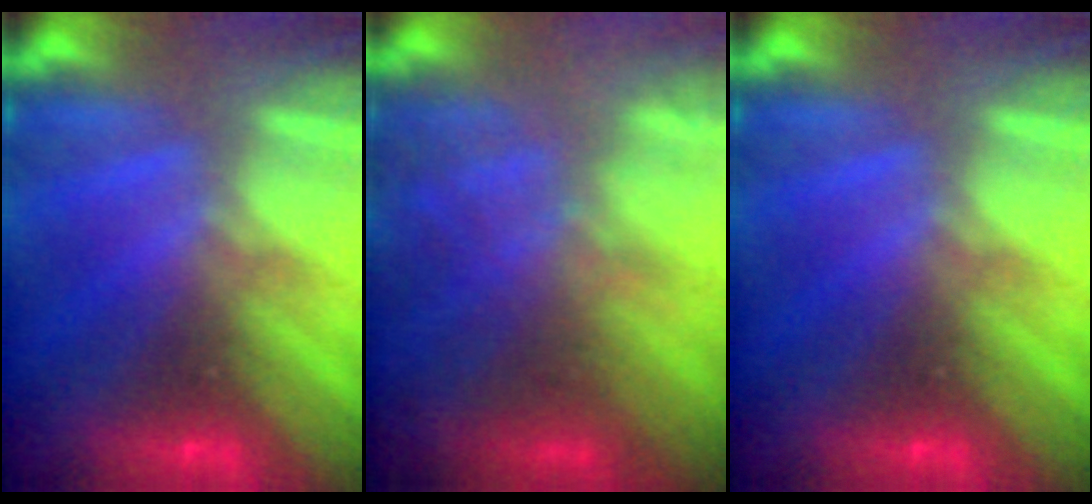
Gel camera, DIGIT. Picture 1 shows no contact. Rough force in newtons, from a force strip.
{"total": 7.2}
{"total": 0.0}